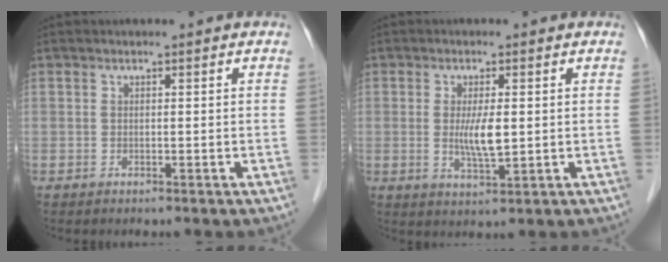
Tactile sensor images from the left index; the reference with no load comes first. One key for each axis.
{"total": 4.4, "fx": 0.1, "fy": 0.8, "fz": 4.3, "tx": -0.083, "ty": -0.007, "tz": 0.004}